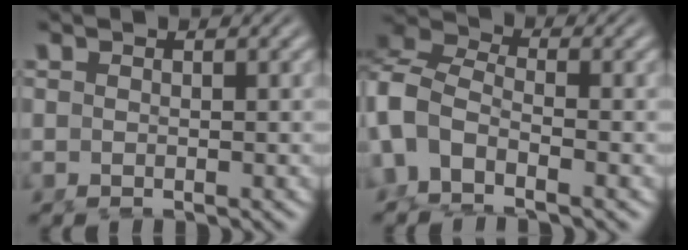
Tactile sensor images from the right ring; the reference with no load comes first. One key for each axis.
{"total": 8.9, "fx": -0.9, "fy": 7.6, "fz": 4.5, "tx": -0.126, "ty": -0.016, "tz": -0.026}